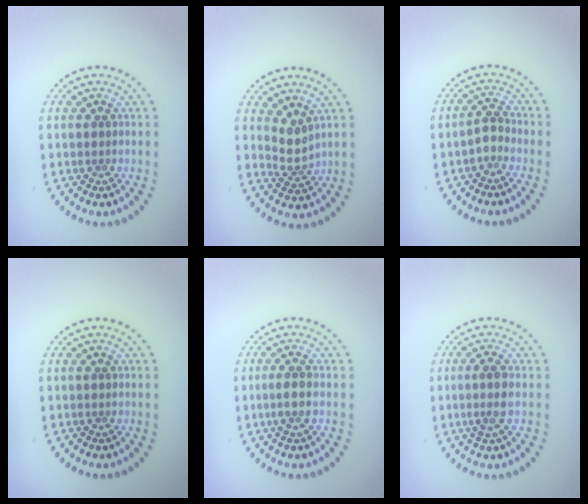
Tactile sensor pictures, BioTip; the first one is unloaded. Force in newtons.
{"total": 2.2, "press": 1.6, "slide": 1.5}
{"total": 1.1, "press": 0.8, "slide": 0.8}
{"total": 0.0}
{"total": 1.5, "press": 1.4, "slide": 0.7}
{"total": 2.0, "press": 1.8, "slide": 0.8}